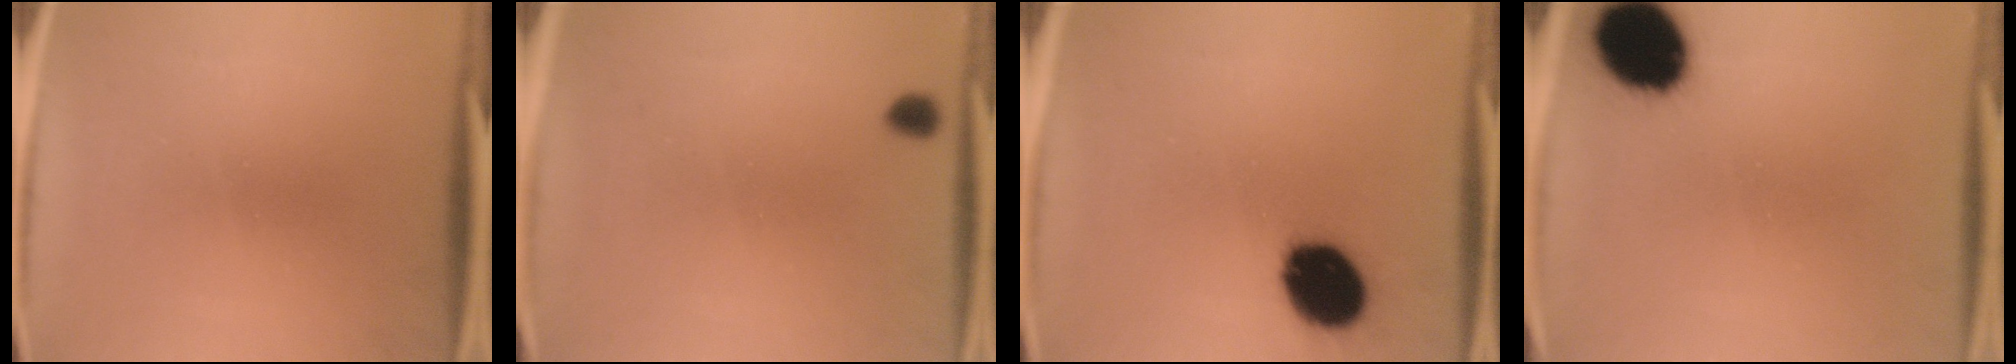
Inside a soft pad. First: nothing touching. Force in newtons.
{"total": 1.3}
{"total": 15.0}
{"total": 15.4}